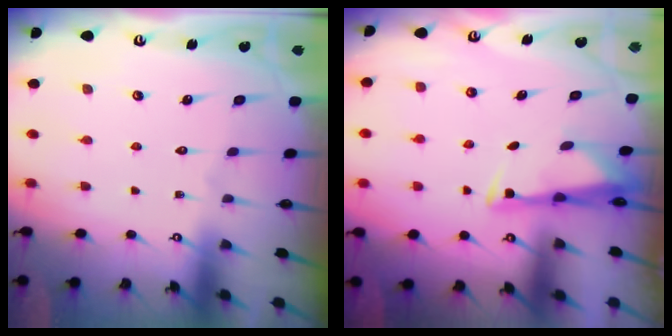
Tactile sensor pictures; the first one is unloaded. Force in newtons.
{"total": 3.2, "press": 3.1, "slide": 0.8}